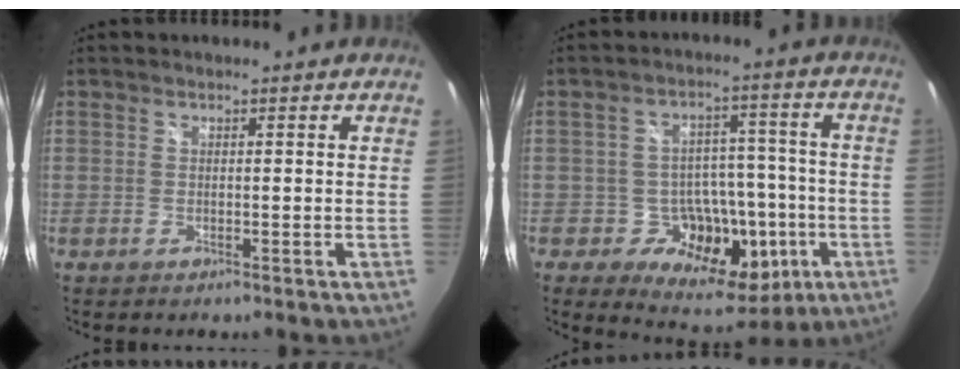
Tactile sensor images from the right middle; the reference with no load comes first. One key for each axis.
{"total": 3.1, "fx": -1.3, "fy": 2.1, "fz": 1.9, "tx": -0.036, "ty": -0.004, "tz": -0.015}